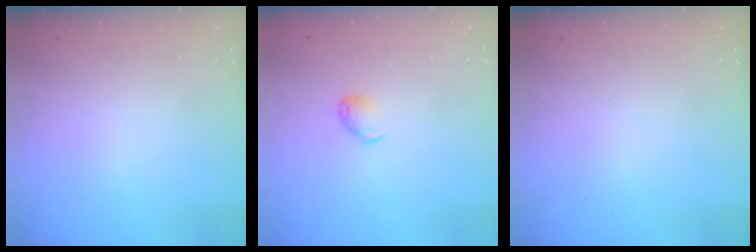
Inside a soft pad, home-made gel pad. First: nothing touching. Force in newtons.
{"total": 4.9, "press": 4.8, "slide": 0.9}
{"total": 0.0}